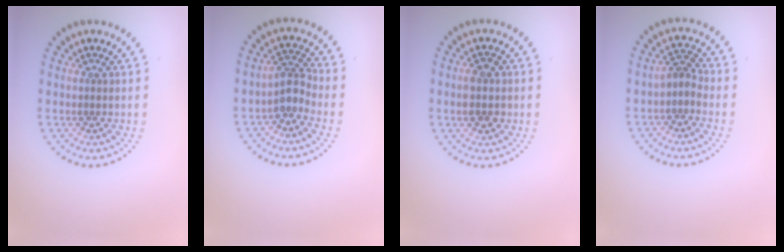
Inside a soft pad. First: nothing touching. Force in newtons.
{"total": 2.4, "press": 1.7, "slide": 1.7}
{"total": 2.8, "press": 2.8, "slide": 0.1}
{"total": 1.7, "press": 1.3, "slide": 1.1}